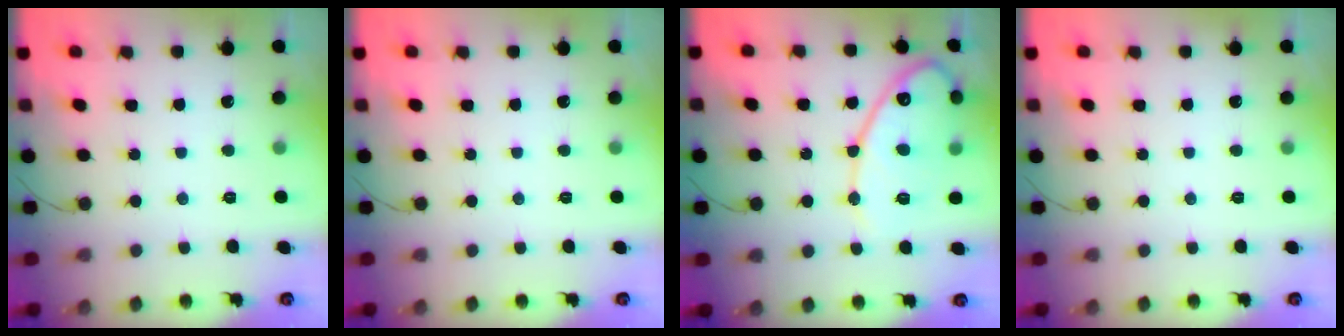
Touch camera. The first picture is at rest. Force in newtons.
{"total": 0.0}
{"total": 15.2, "press": 15.2, "slide": 1.1}
{"total": 0.0}